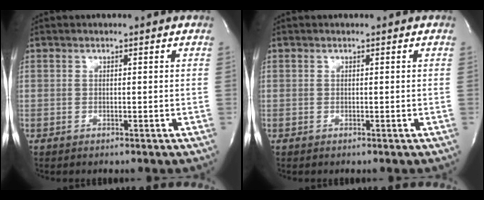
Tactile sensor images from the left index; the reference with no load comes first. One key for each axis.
{"total": 0.0}